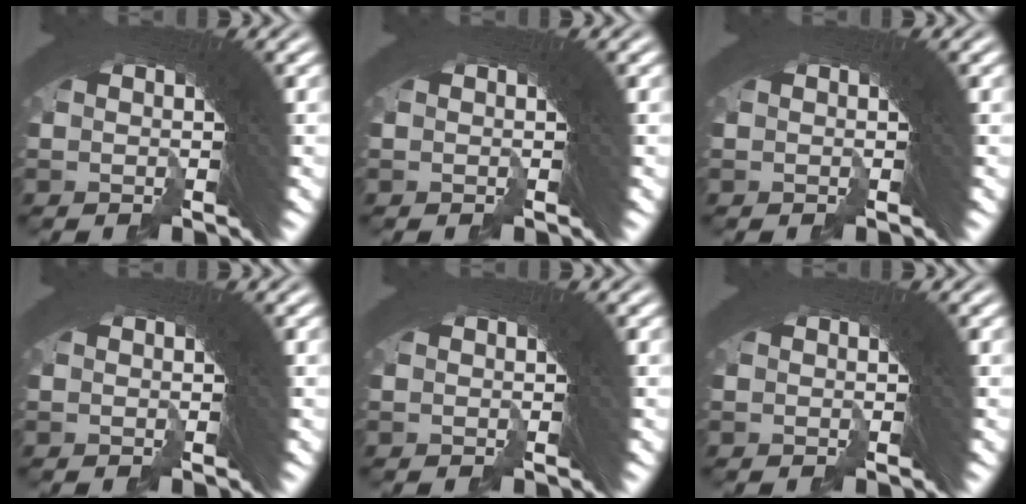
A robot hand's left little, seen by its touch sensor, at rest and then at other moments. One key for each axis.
{"total": 0.0}
{"total": 0.0}
{"total": 0.0}
{"total": 0.0}
{"total": 0.0}